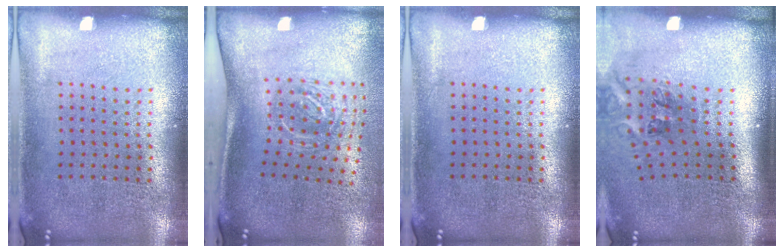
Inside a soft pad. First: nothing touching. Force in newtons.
{"total": 2.0, "press": 1.3, "slide": 1.5}
{"total": 0.0}
{"total": 1.7, "press": 1.1, "slide": 1.2}